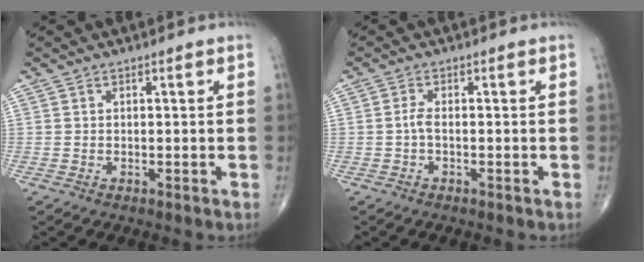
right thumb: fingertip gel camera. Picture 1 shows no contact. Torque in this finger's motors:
{"motor_torque": [-0.13, -0.28, 0.40, 0.06, 0.00]}